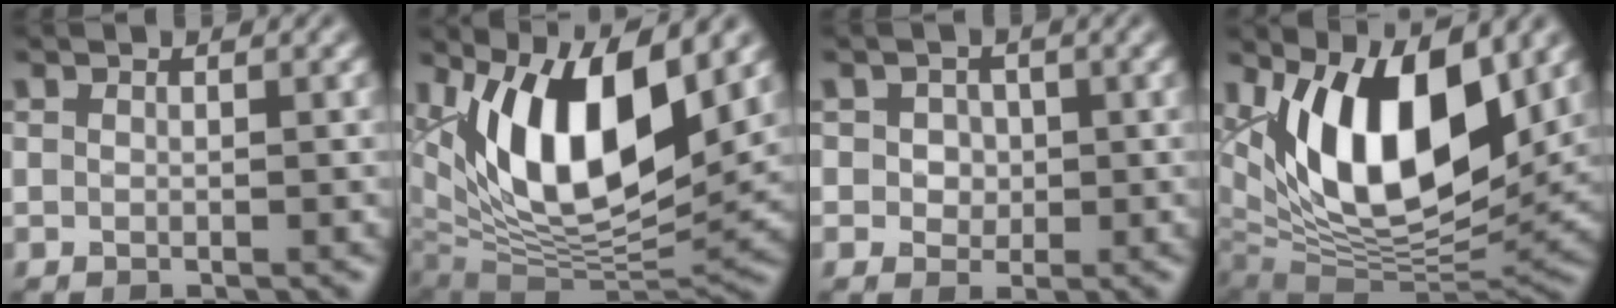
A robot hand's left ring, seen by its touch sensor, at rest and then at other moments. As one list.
[{"total": 12.6, "force": [4.9, 5.6, 10.2], "torque": [-0.173, -0.010, 0.090]}, {"total": 2.4, "force": [0.5, 2.1, 1.1], "torque": [-0.009, 0.013, 0.005]}, {"total": 13.5, "force": [4.7, 6.8, 10.7], "torque": [-0.176, -0.002, 0.077]}]